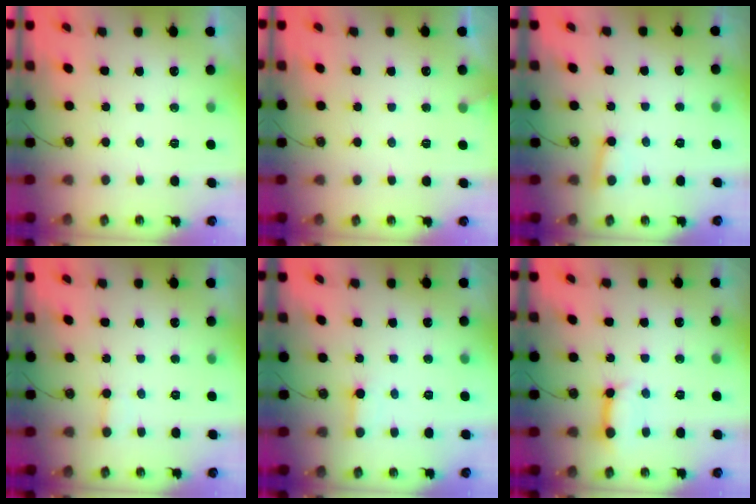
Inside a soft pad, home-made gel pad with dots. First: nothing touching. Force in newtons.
{"total": 2.9, "press": 2.9, "slide": 0.2}
{"total": 3.2, "press": 3.2, "slide": 0.3}
{"total": 1.9, "press": 1.9, "slide": 0.3}
{"total": 2.3, "press": 2.3, "slide": 0.2}
{"total": 8.5, "press": 8.5, "slide": 0.9}